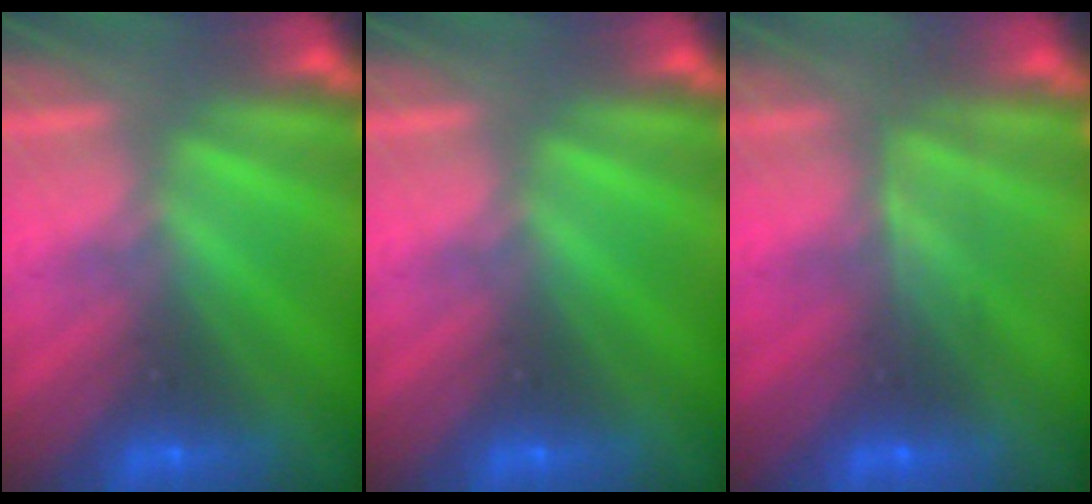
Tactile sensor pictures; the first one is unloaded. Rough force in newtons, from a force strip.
{"total": 0.0}
{"total": 2.4}